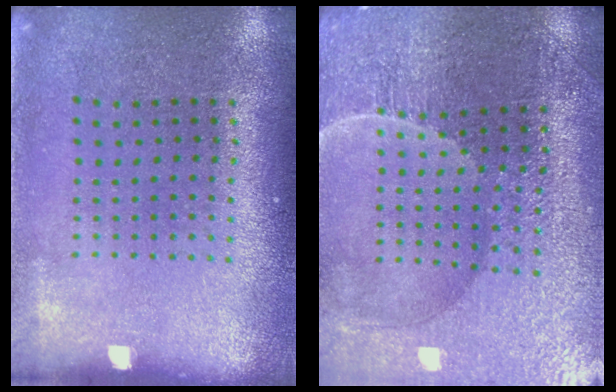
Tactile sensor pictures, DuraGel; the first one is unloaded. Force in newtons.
{"total": 3.5, "press": 3.5, "slide": 0.2}